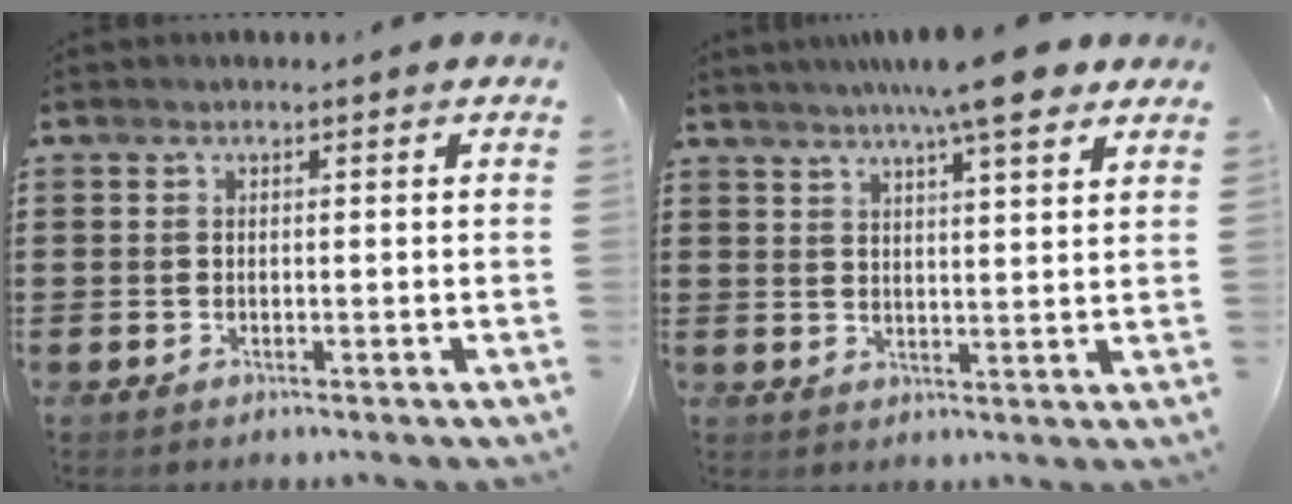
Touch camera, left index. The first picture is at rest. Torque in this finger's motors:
{"motor_torque": [1.21, -0.93, 0.63, 0.21]}